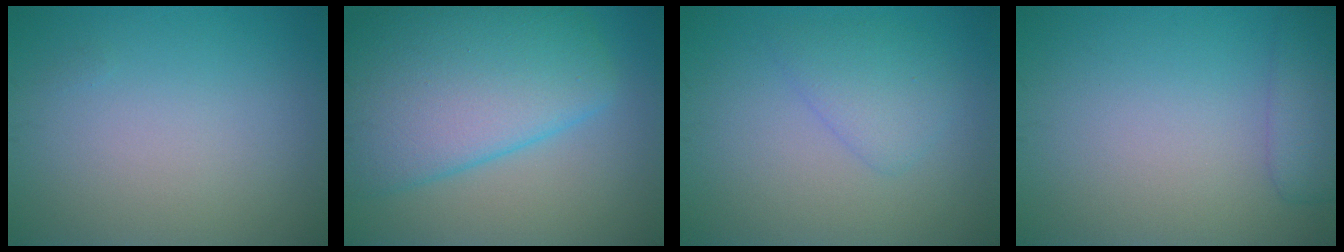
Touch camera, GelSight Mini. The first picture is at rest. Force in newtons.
{"total": 10.6, "press": 10.5, "slide": 0.4}
{"total": 2.5, "press": 2.4, "slide": 0.2}
{"total": 2.8, "press": 2.8, "slide": 0.1}